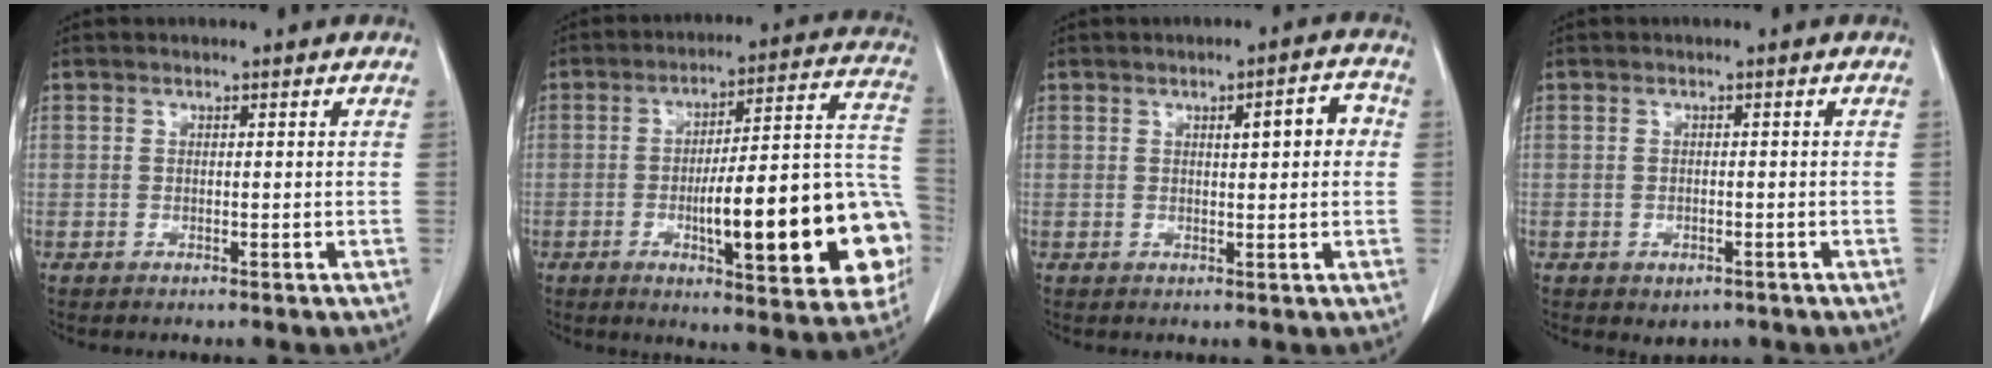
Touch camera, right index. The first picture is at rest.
{"total": 22.9, "force": [-6.0, 4.4, 21.6], "torque": [-0.218, 0.029, -0.071]}
{"total": 4.5, "force": [0.8, 1.1, 4.3], "torque": [-0.061, 0.015, 0.012]}
{"total": 1.9, "force": [-1.0, 1.4, 0.9], "torque": [-0.008, 0.002, 0.001]}